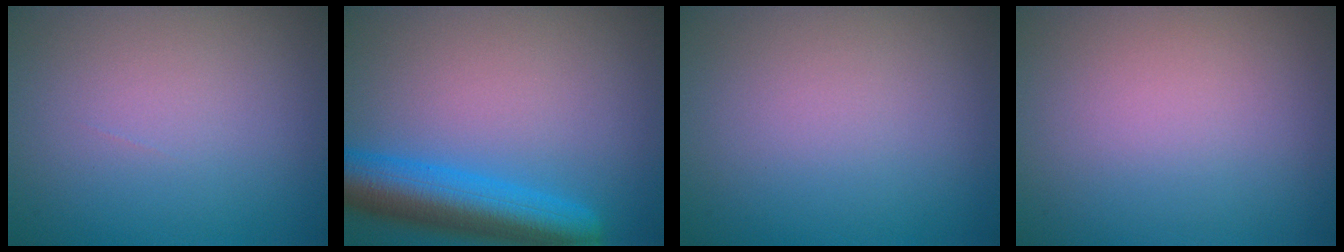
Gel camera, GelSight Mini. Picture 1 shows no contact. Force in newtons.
{"total": 7.0, "press": 7.0, "slide": 0.3}
{"total": 0.0}
{"total": 0.0}